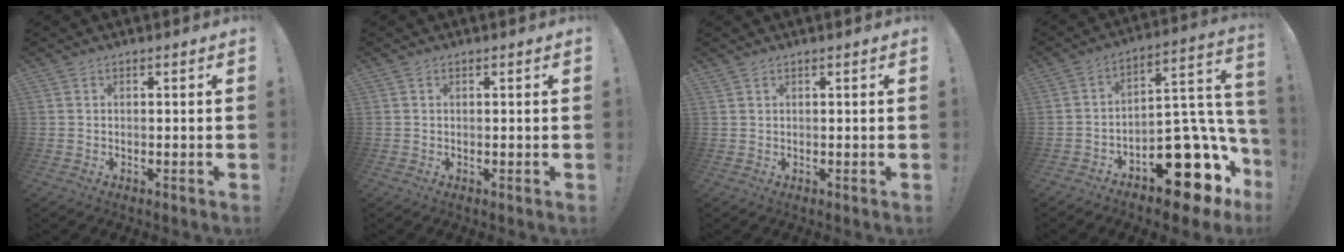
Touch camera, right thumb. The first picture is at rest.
{"total": 0.0}
{"total": 0.7, "force": [0.5, -0.2, 0.4], "torque": [-0.009, 0.000, 0.010]}
{"total": 19.4, "force": [-9.9, 9.5, 13.6], "torque": [-0.130, 0.053, -0.151]}